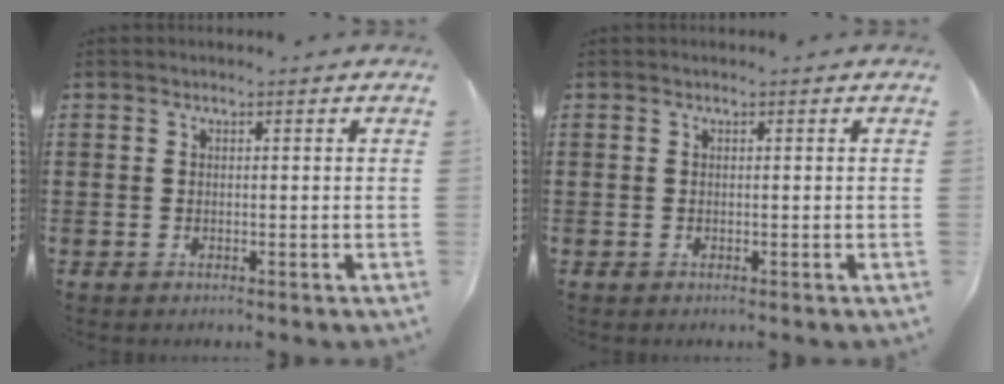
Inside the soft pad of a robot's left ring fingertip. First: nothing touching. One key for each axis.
{"total": 0.0}